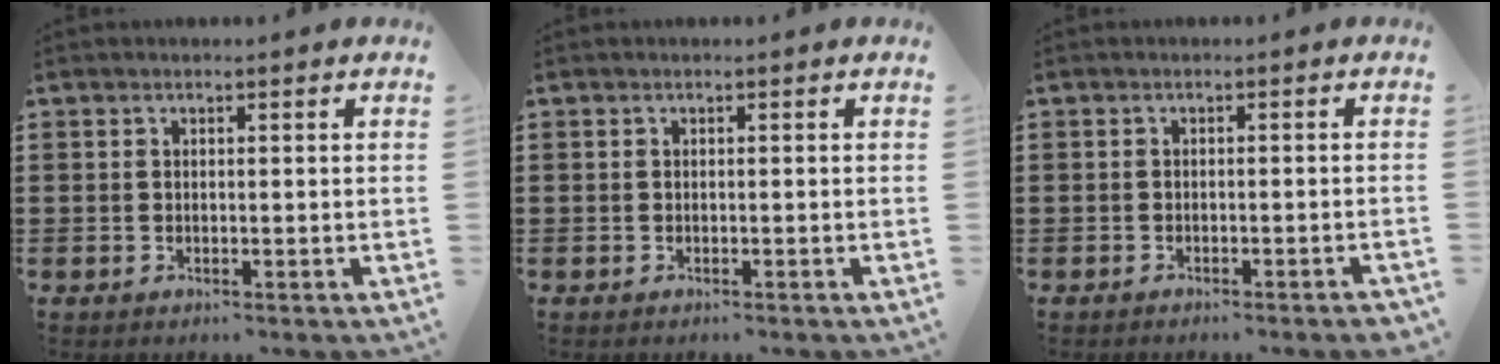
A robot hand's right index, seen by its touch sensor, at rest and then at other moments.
{"total": 0.0}
{"total": 1.2, "force": [-1.1, -0.1, 0.4], "torque": [-0.008, 0.000, -0.021]}